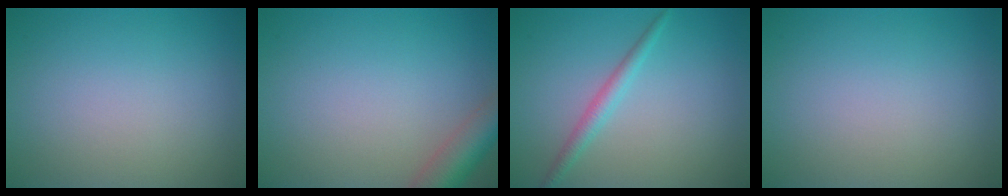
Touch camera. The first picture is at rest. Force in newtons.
{"total": 4.2, "press": 4.2, "slide": 0.2}
{"total": 1.8, "press": 1.8, "slide": 0.1}
{"total": 0.0}